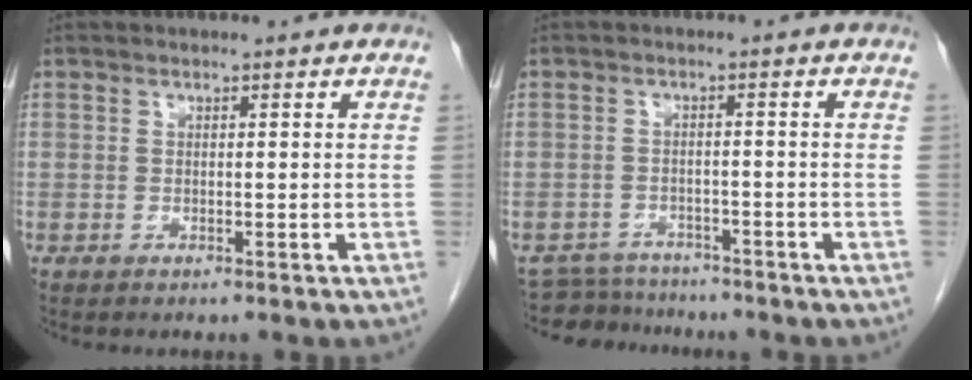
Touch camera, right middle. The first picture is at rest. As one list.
[{"total": 5.8, "force": [-5.5, 1.8, -0.4], "torque": [0.009, 0.004, -0.087]}]